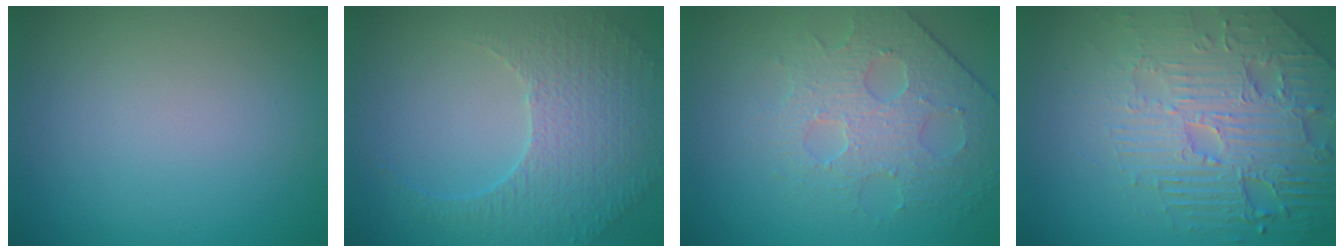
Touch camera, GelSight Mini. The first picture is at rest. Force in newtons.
{"total": 5.3, "press": 3.7, "slide": 3.8}
{"total": 3.9, "press": 3.8, "slide": 1.1}
{"total": 6.3, "press": 5.4, "slide": 3.3}